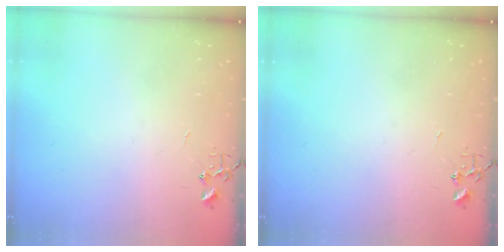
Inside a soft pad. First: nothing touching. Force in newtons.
{"total": 0.0}